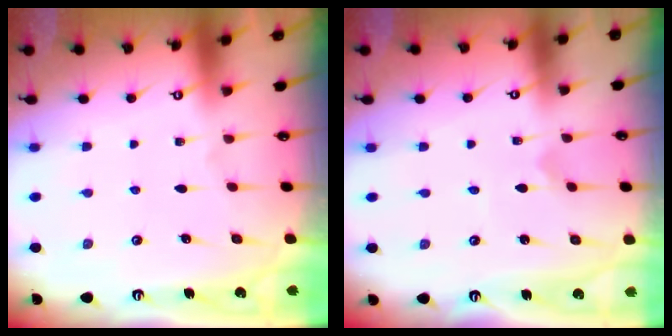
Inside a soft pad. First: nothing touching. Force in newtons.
{"total": 0.5, "press": 0.5, "slide": 0.0}